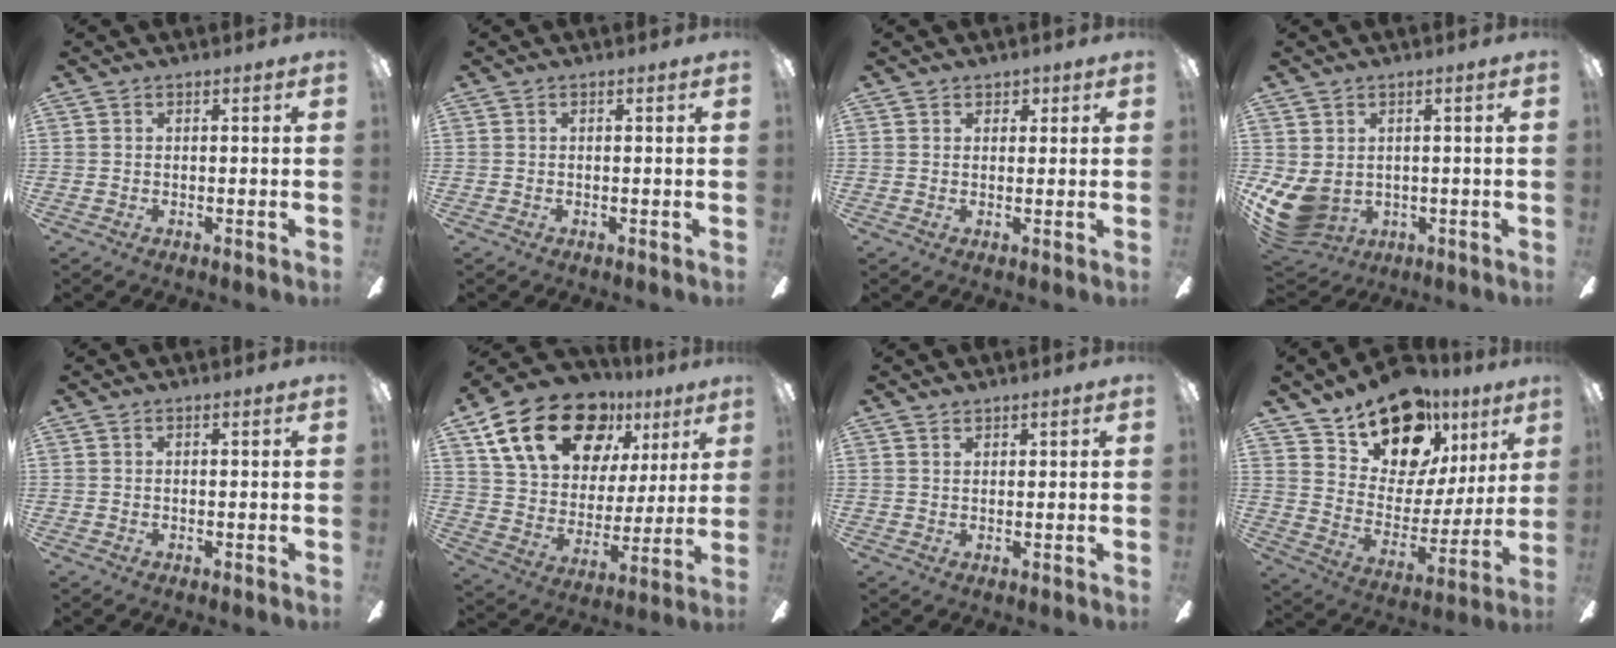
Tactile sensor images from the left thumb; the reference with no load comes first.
{"total": 0.0}
{"total": 2.0, "force": [1.3, 1.5, 0.2], "torque": [0.010, -0.003, 0.020]}
{"total": 8.1, "force": [-0.6, 6.4, 5.0], "torque": [-0.133, -0.007, -0.007]}
{"total": 0.0}
{"total": 23.0, "force": [13.2, 13.8, 12.9], "torque": [-0.221, -0.056, 0.242]}
{"total": 1.2, "force": [1.1, 0.6, 0.1], "torque": [-0.003, 0.000, 0.021]}
{"total": 18.6, "force": [13.6, 10.2, 7.5], "torque": [-0.126, -0.091, 0.244]}